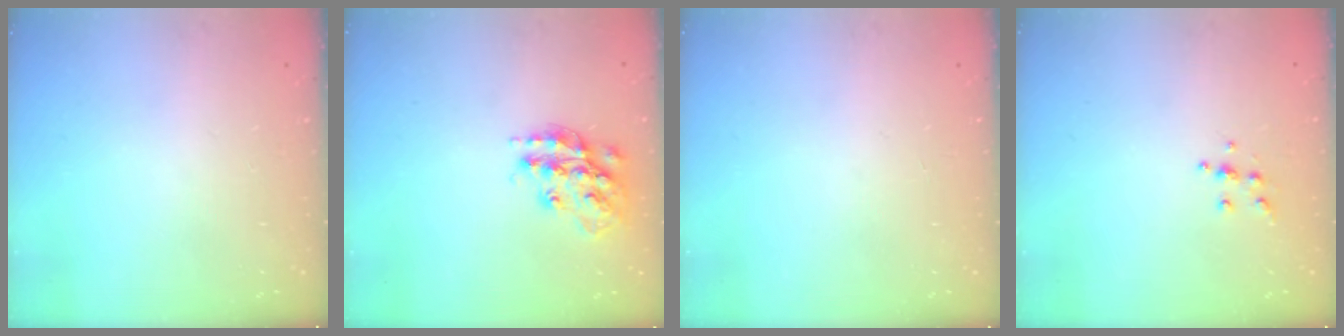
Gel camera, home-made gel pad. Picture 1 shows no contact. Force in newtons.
{"total": 16.1, "press": 16.1, "slide": 1.2}
{"total": 0.0}
{"total": 5.2, "press": 5.2, "slide": 0.6}